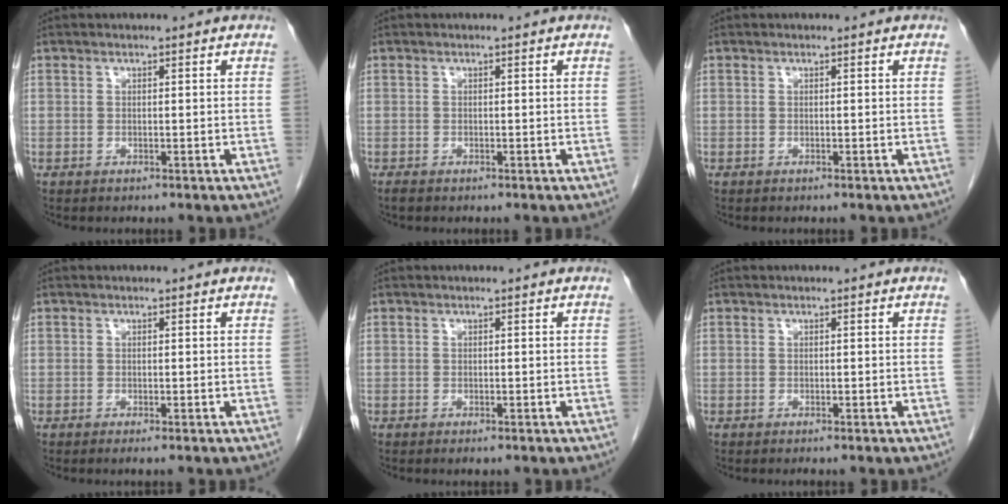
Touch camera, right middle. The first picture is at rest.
{"total": 0.7, "force": [-0.5, 0.2, 0.3], "torque": [-0.012, -0.002, -0.011]}
{"total": 0.0}
{"total": 0.6, "force": [-0.3, -0.1, 0.4], "torque": [-0.009, -0.002, -0.006]}
{"total": 0.7, "force": [-0.5, 0.2, 0.5], "torque": [-0.006, -0.001, -0.005]}
{"total": 0.0}